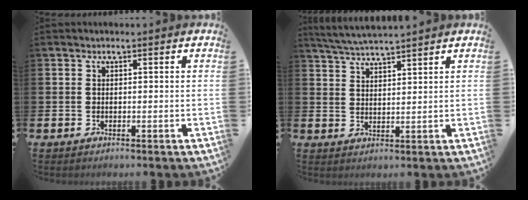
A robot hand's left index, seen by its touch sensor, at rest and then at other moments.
{"total": 4.2, "force": [4.1, -0.2, 0.9], "torque": [-0.031, -0.017, 0.074]}